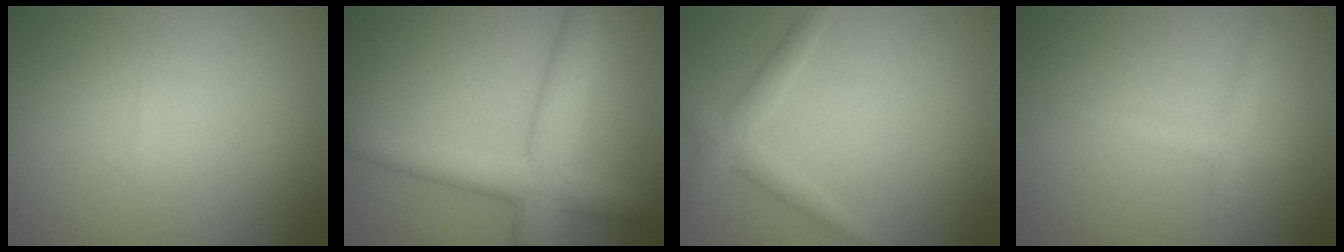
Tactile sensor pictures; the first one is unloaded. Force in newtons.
{"total": 5.9, "press": 5.9, "slide": 0.2}
{"total": 2.4, "press": 2.4, "slide": 0.2}
{"total": 1.6, "press": 1.6, "slide": 0.1}